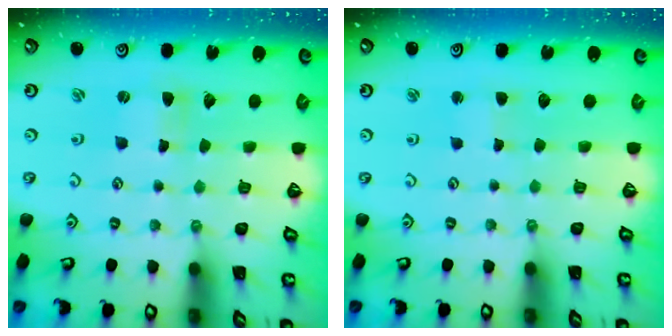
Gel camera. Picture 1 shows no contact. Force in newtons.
{"total": 1.8, "press": 1.7, "slide": 0.3}